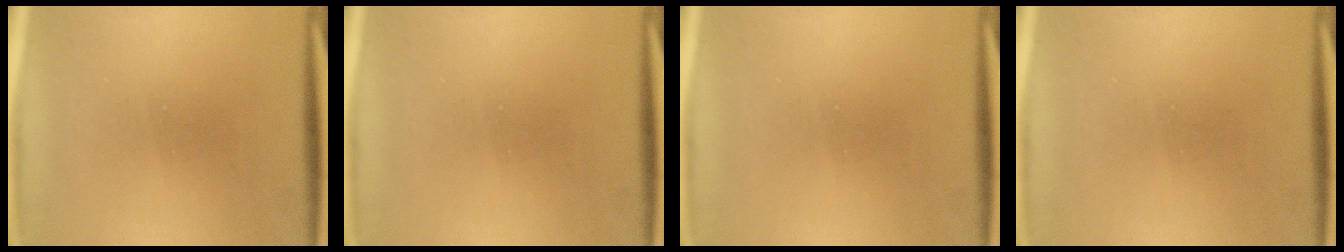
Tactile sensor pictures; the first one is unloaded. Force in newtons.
{"total": 0.0}
{"total": 0.0}
{"total": 0.0}